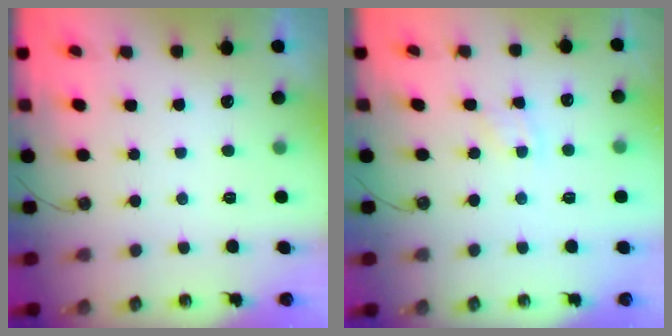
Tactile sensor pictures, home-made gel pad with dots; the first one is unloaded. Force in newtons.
{"total": 3.2, "press": 3.1, "slide": 0.5}